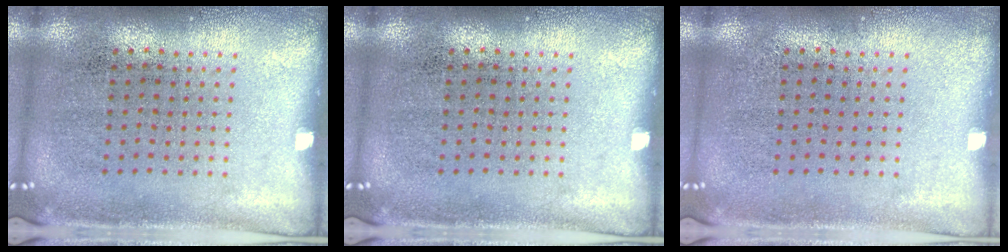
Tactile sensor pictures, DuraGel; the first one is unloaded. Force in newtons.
{"total": 0.0}
{"total": 0.0}